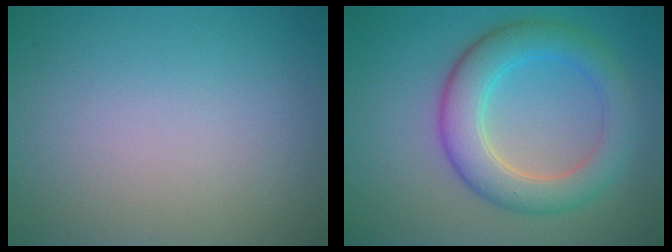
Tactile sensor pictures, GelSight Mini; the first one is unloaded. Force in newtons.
{"total": 5.7, "press": 5.7, "slide": 0.1}